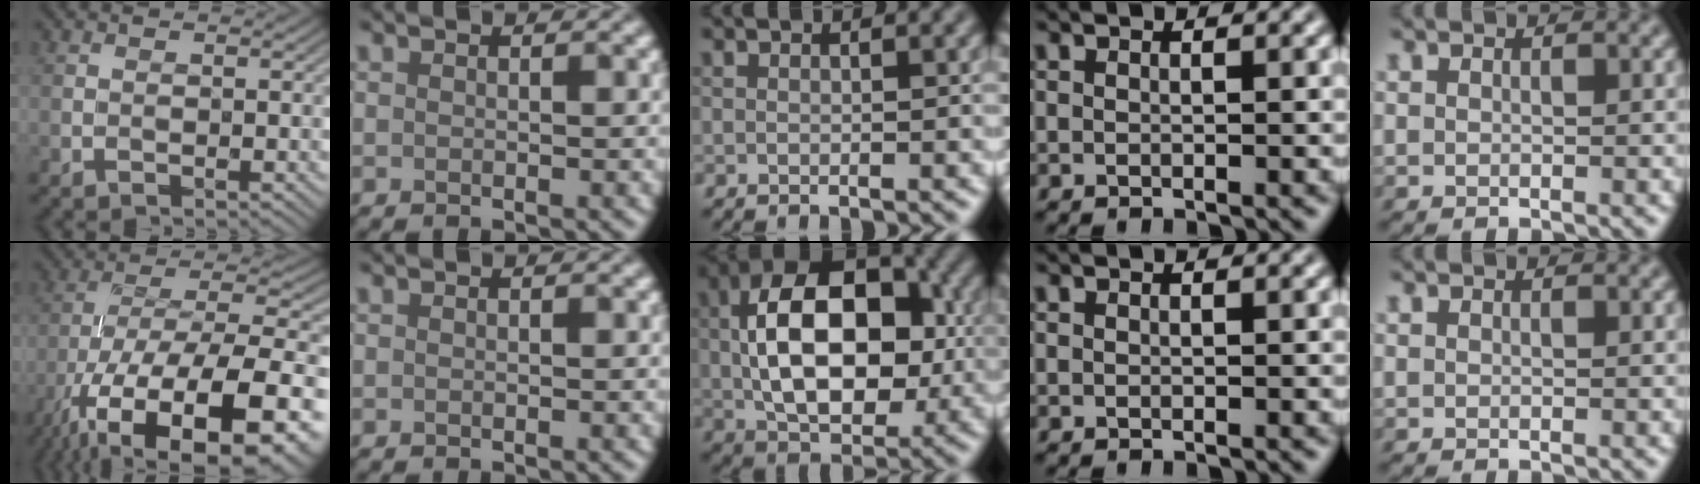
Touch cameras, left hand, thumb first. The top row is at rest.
{"thumb": {"total": 19.0, "force": [-11.0, 7.7, 13.5], "torque": [-0.225, -0.039, -0.157]}, "middle": {"total": 11.9, "force": [-0.6, 7.2, 9.5], "torque": [-0.175, 0.009, 0.004]}}